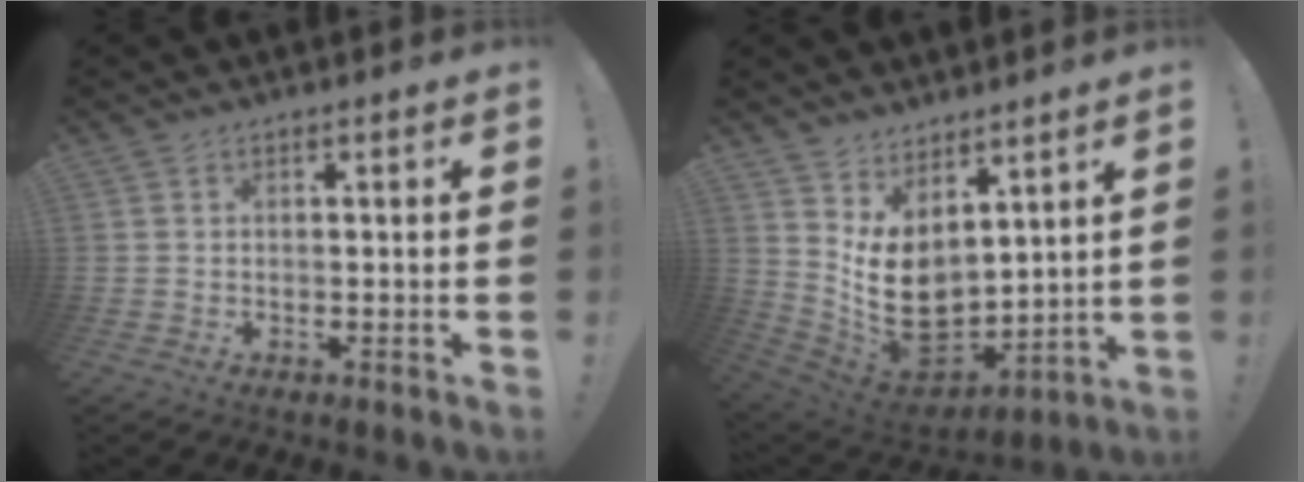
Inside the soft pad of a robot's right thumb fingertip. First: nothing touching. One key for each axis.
{"total": 13.1, "fx": 1.7, "fy": 9.9, "fz": 8.5, "tx": -0.141, "ty": -0.041, "tz": 0.045}